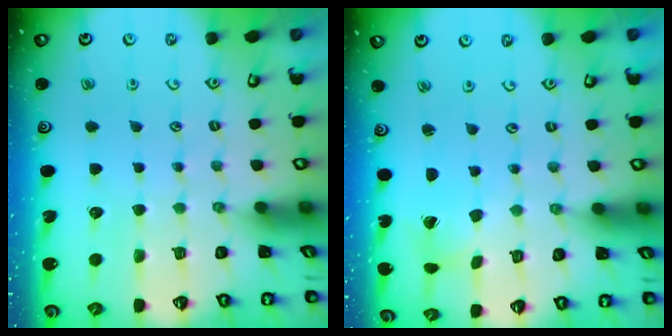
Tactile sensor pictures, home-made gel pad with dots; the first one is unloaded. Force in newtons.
{"total": 1.0, "press": 1.0, "slide": 0.1}